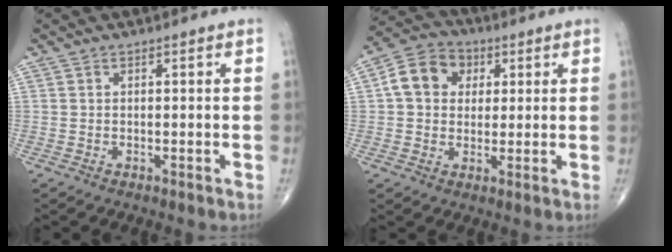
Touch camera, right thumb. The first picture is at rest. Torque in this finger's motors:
{"motor_torque": [1.01, 1.17, 0.81, -0.03, 0.06]}